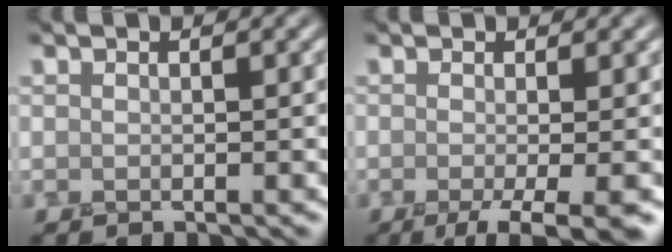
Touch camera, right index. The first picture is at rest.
{"total": 4.4, "force": [-2.0, 0.8, 3.8], "torque": [-0.048, -0.006, -0.034]}